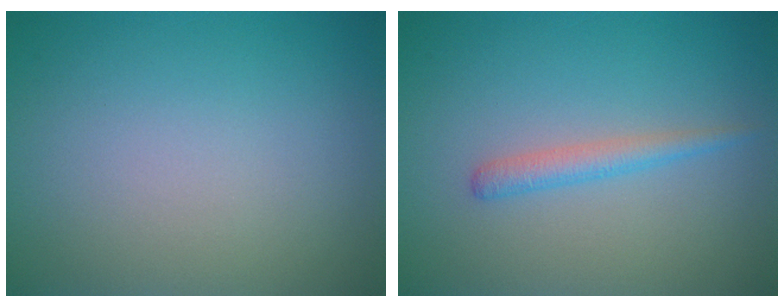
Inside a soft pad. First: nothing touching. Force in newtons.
{"total": 1.7, "press": 1.7, "slide": 0.1}